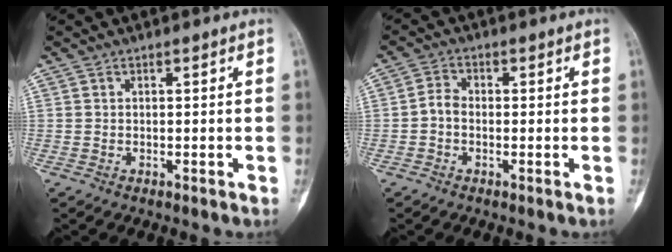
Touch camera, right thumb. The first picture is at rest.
{"total": 2.8, "force": [-0.7, 2.0, 1.8], "torque": [-0.020, 0.016, -0.025]}